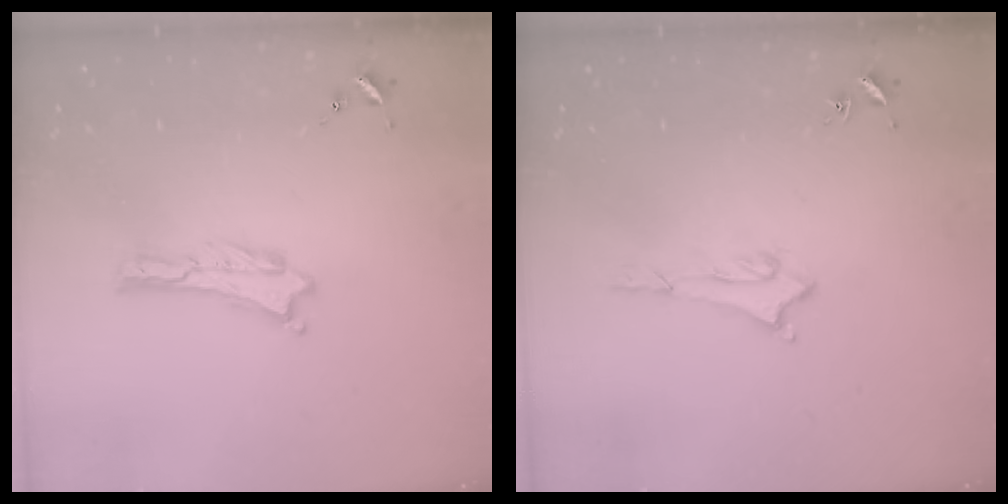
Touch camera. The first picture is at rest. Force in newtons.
{"total": 1.6, "press": 1.6, "slide": 0.2}